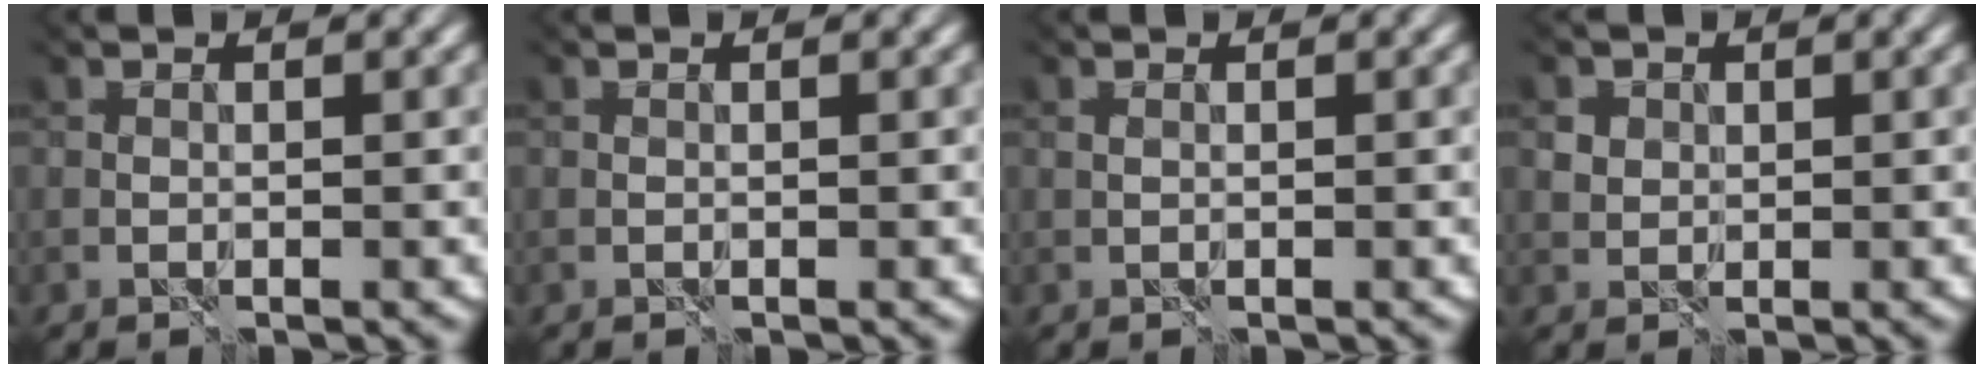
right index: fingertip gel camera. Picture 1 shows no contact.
{"total": 0.0}
{"total": 0.0}
{"total": 1.8, "force": [1.2, 1.3, 0.1], "torque": [-0.001, 0.007, 0.013]}